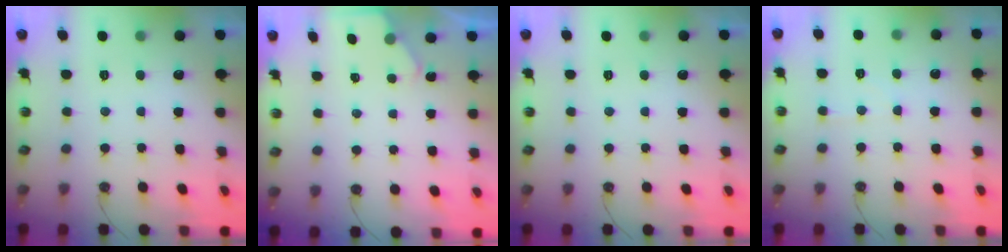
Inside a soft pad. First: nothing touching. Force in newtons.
{"total": 1.8, "press": 1.7, "slide": 0.3}
{"total": 0.0}
{"total": 4.7, "press": 4.6, "slide": 0.8}